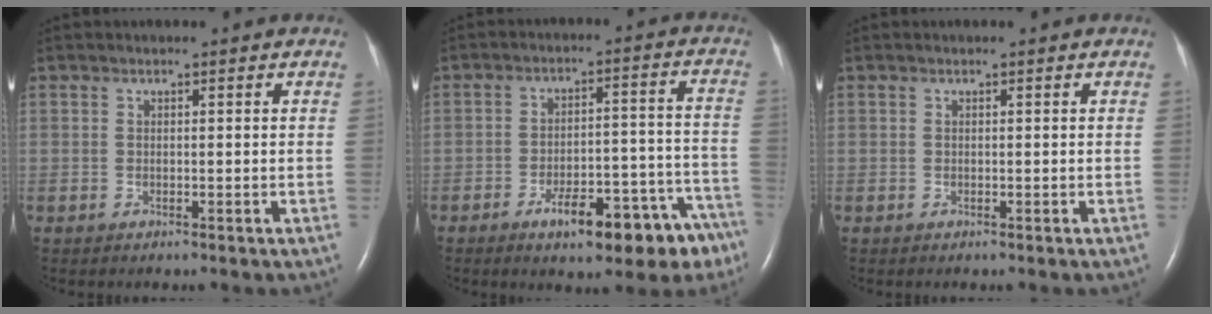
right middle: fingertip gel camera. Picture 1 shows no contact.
{"total": 14.1, "force": [-9.5, 4.4, 9.4], "torque": [-0.086, 0.047, -0.129]}
{"total": 0.0}